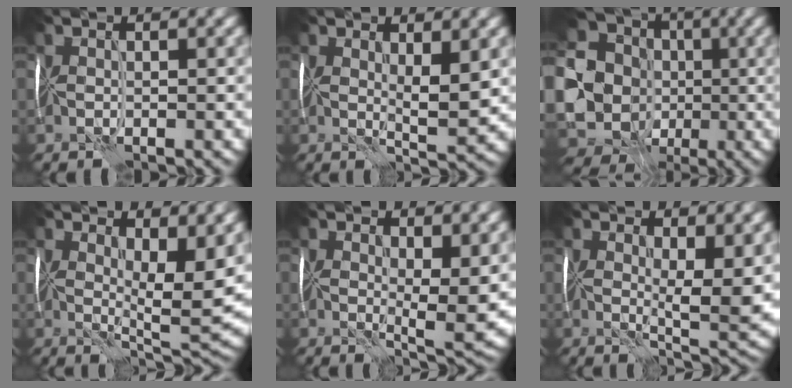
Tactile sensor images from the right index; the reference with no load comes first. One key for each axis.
{"total": 2.7, "fx": 0.9, "fy": 0.6, "fz": 2.4, "tx": -0.040, "ty": -0.002, "tz": 0.017}
{"total": 16.1, "fx": -1.7, "fy": 14.9, "fz": 5.9, "tx": -0.164, "ty": 0.008, "tz": -0.042}
{"total": 7.3, "fx": 2.5, "fy": 2.7, "fz": 6.3, "tx": -0.094, "ty": -0.009, "tz": 0.045}
{"total": 5.5, "fx": 1.3, "fy": 2.1, "fz": 4.9, "tx": -0.078, "ty": -0.011, "tz": 0.023}
{"total": 6.6, "fx": 1.5, "fy": 2.5, "fz": 5.9, "tx": -0.086, "ty": -0.014, "tz": 0.031}